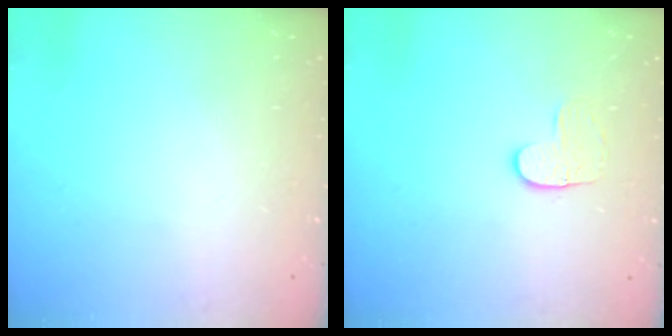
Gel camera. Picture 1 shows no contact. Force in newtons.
{"total": 4.0, "press": 4.0, "slide": 0.4}